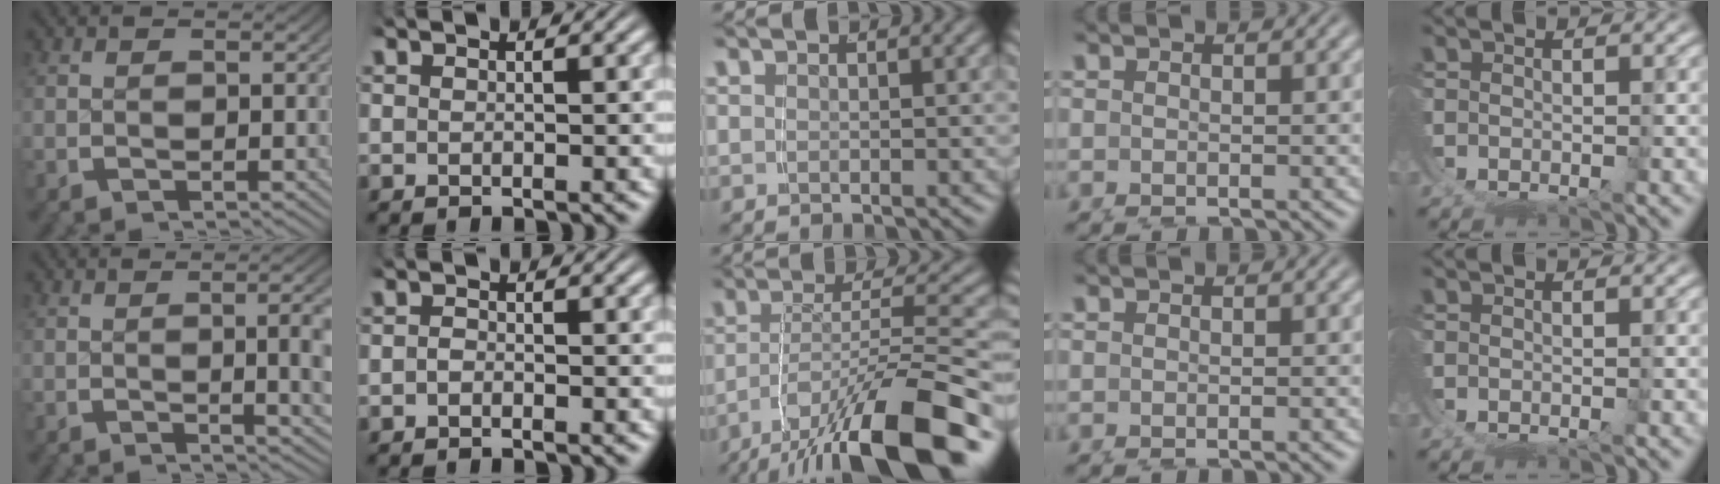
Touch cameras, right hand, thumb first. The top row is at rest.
{"thumb": {"total": 5.9, "force": [0.2, 2.0, 5.5], "torque": [-0.058, 0.006, 0.000]}, "index": {"total": 0.8, "force": [-0.7, 0.3, 0.2], "torque": [-0.009, -0.009, -0.011]}, "middle": {"total": 9.3, "force": [-5.5, 1.9, 7.3], "torque": [-0.109, -0.005, -0.079]}}